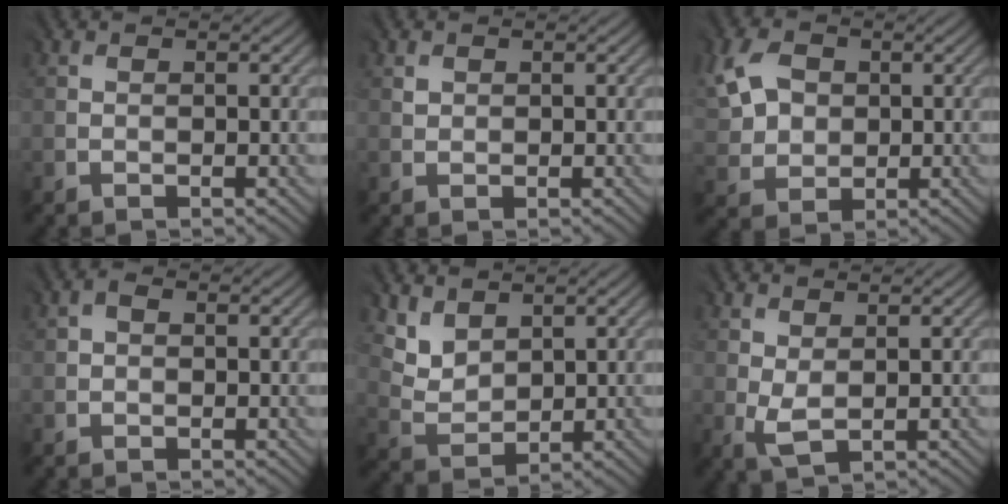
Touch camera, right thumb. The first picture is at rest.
{"total": 0.9, "force": [0.6, 0.7, 0.1], "torque": [-0.001, 0.000, 0.012]}
{"total": 7.4, "force": [2.3, 5.7, 4.2], "torque": [-0.128, 0.014, 0.039]}
{"total": 1.0, "force": [0.1, 0.9, 0.5], "torque": [-0.004, 0.003, -0.002]}
{"total": 4.0, "force": [3.0, 2.3, 1.3], "torque": [-0.041, -0.009, 0.069]}
{"total": 2.3, "force": [0.3, 1.4, 1.8], "torque": [-0.058, -0.003, 0.009]}